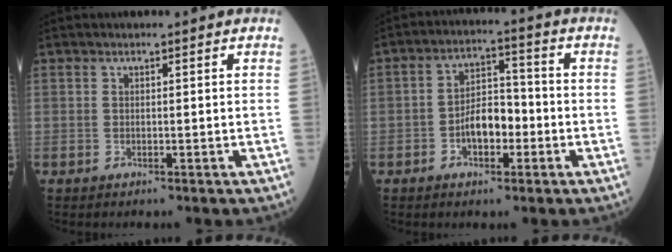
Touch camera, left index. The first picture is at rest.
{"total": 6.4, "force": [-2.3, 3.4, 5.0], "torque": [-0.094, 0.018, -0.041]}